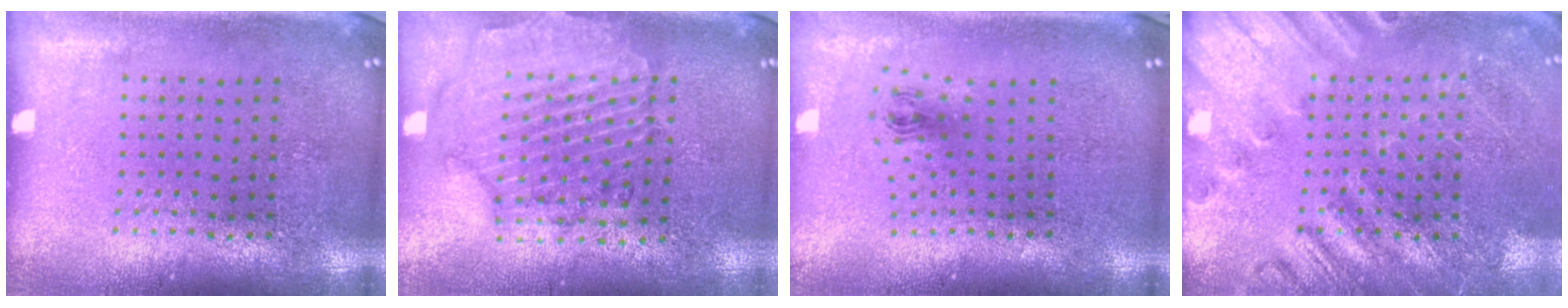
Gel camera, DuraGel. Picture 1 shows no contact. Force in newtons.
{"total": 0.8, "press": 0.7, "slide": 0.3}
{"total": 1.0, "press": 0.5, "slide": 0.9}
{"total": 2.3, "press": 2.2, "slide": 0.7}